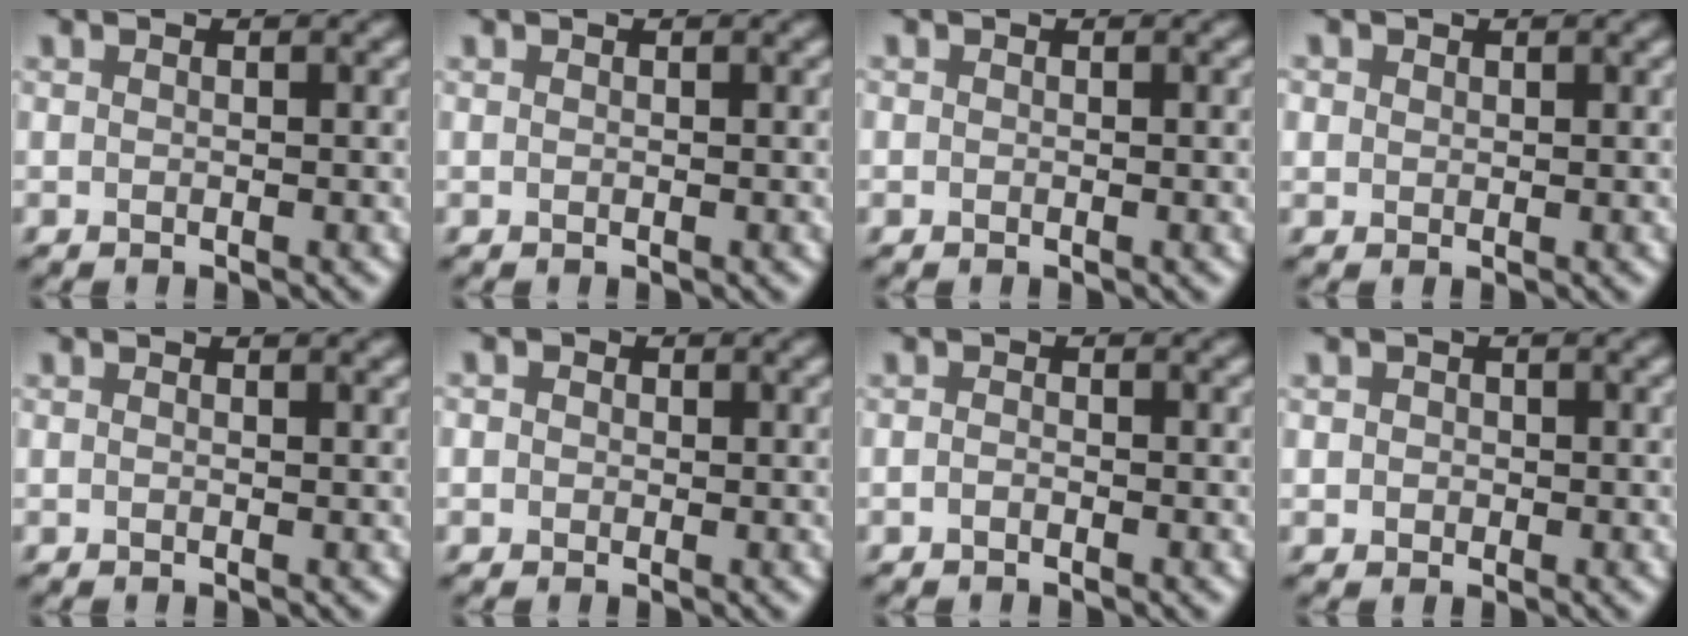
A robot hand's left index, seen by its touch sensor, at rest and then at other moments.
{"total": 0.0}
{"total": 0.9, "force": [0.0, 0.8, 0.5], "torque": [0.000, -0.004, 0.000]}
{"total": 1.3, "force": [0.6, 1.1, 0.4], "torque": [-0.003, -0.001, 0.006]}
{"total": 0.8, "force": [0.5, 0.2, 0.6], "torque": [-0.010, -0.003, 0.004]}
{"total": 2.5, "force": [0.9, 2.1, 1.0], "torque": [-0.005, 0.014, -0.007]}
{"total": 0.6, "force": [-0.4, 0.3, 0.4], "torque": [-0.008, -0.001, -0.009]}
{"total": 1.7, "force": [0.4, 1.5, 0.6], "torque": [0.001, 0.006, 0.002]}